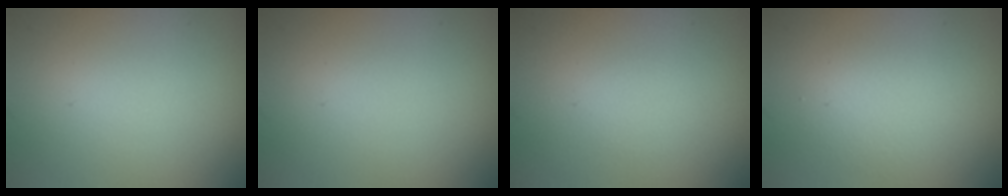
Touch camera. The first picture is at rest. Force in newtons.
{"total": 0.0}
{"total": 0.6, "press": 0.6, "slide": 0.0}
{"total": 2.2, "press": 2.2, "slide": 0.1}